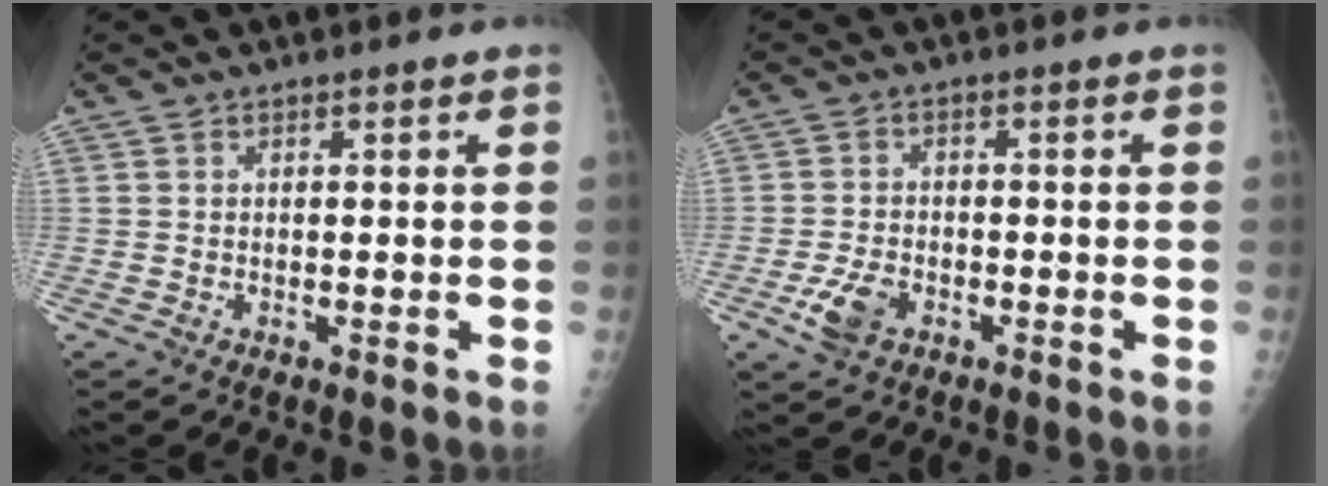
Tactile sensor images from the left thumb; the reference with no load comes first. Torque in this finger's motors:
{"motor_torque": [-0.53, 0.61, 0.40, 0.18, 0.04]}